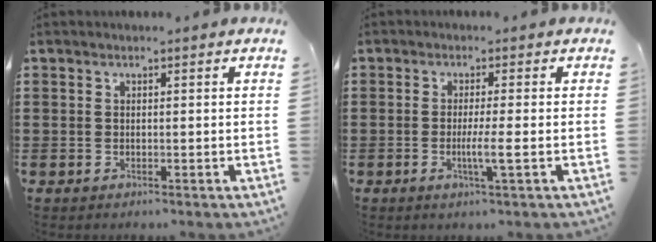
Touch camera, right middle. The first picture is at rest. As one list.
[{"total": 3.6, "force": [-1.1, -0.1, 3.5], "torque": [-0.061, -0.008, -0.020]}]